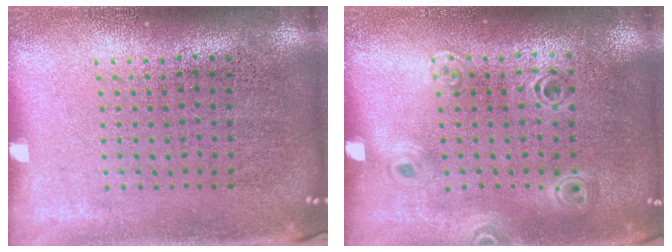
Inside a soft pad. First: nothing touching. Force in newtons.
{"total": 1.0, "press": 1.0, "slide": 0.0}